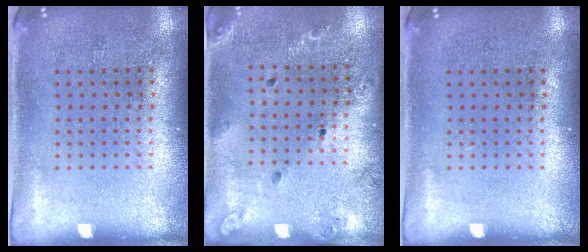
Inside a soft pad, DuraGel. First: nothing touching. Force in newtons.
{"total": 1.3, "press": 1.3, "slide": 0.3}
{"total": 0.0}